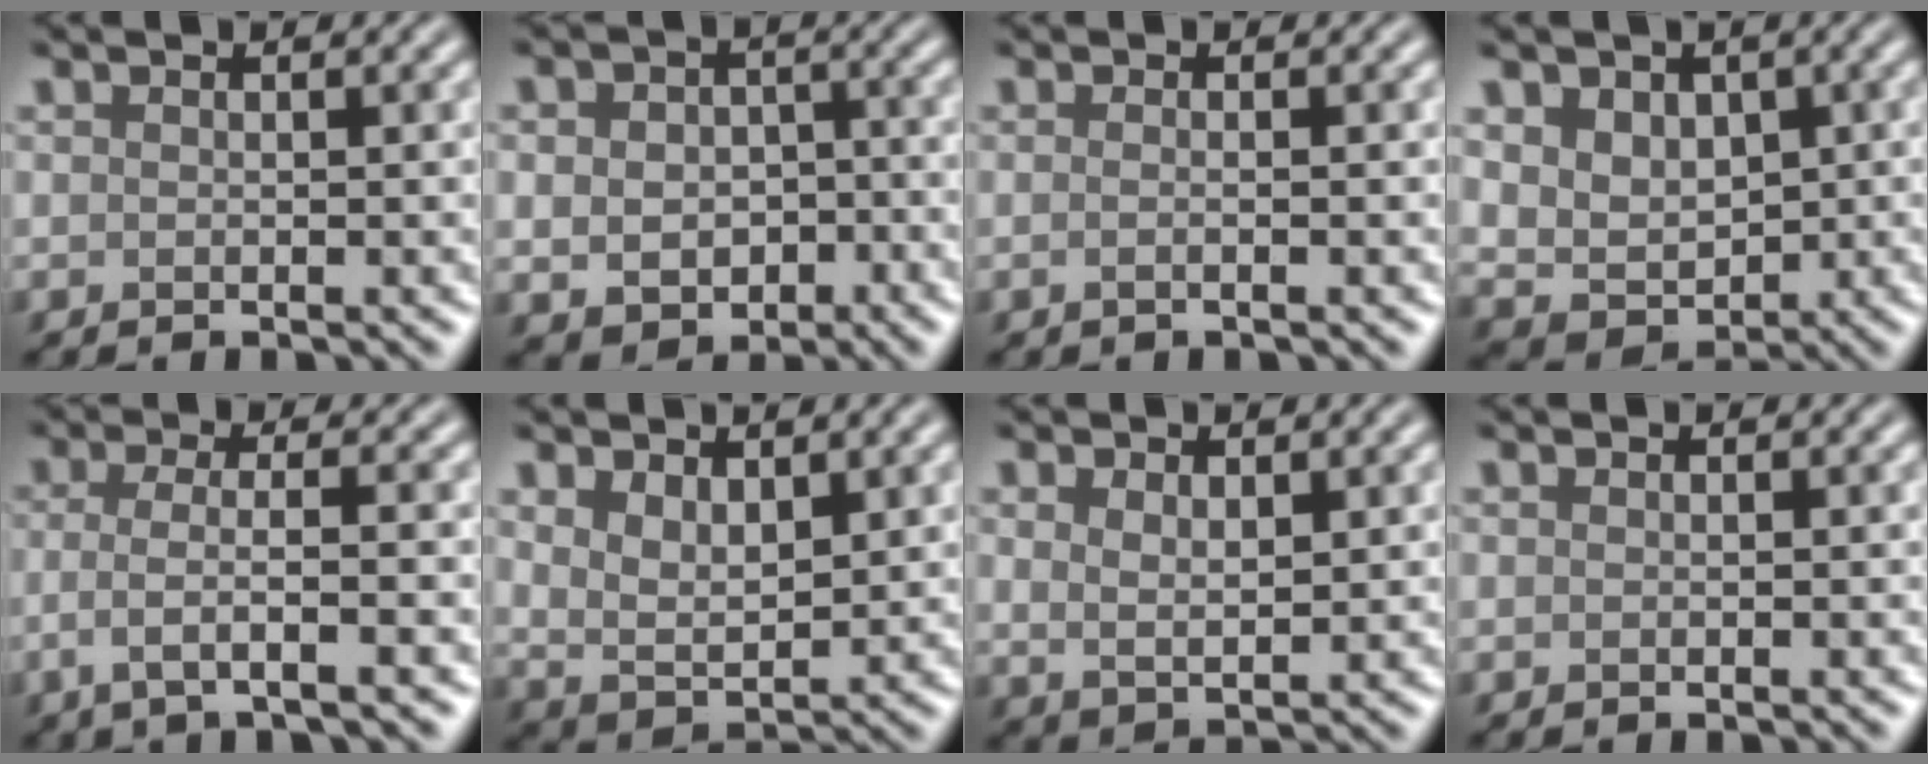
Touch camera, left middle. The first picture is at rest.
{"total": 5.4, "force": [-0.9, 4.1, 3.4], "torque": [-0.046, -0.013, -0.014]}
{"total": 1.3, "force": [-0.1, 0.6, 1.1], "torque": [-0.007, -0.011, -0.014]}
{"total": 5.2, "force": [1.6, 4.2, 2.6], "torque": [-0.054, -0.002, 0.032]}
{"total": 3.9, "force": [-1.2, 1.0, 3.6], "torque": [-0.061, -0.001, -0.032]}
{"total": 3.8, "force": [1.6, 2.3, 2.6], "torque": [-0.059, -0.009, 0.037]}
{"total": 2.5, "force": [1.0, 1.4, 1.8], "torque": [-0.039, -0.006, 0.024]}
{"total": 0.0}